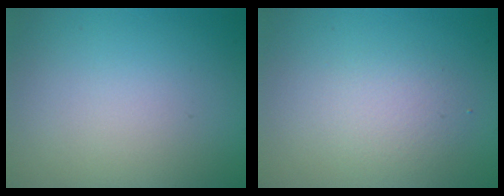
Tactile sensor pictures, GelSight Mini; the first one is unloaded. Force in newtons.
{"total": 2.2, "press": 2.2, "slide": 0.1}